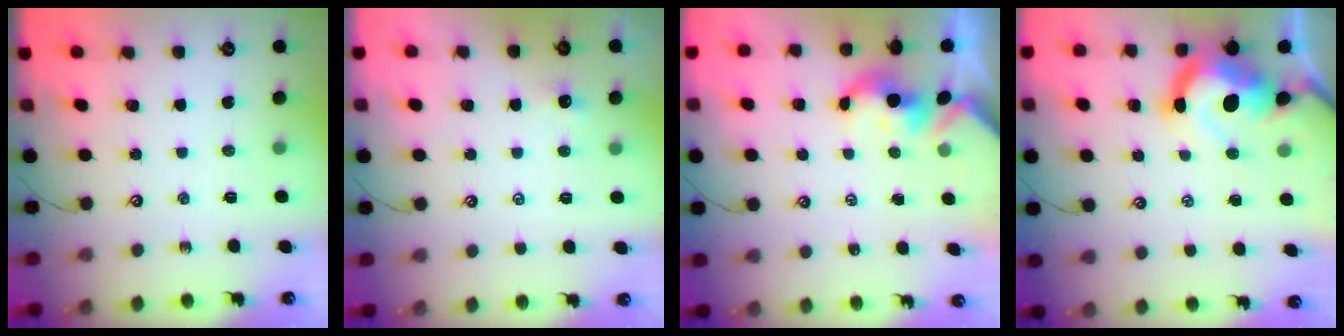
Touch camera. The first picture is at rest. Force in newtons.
{"total": 2.7, "press": 2.7, "slide": 0.2}
{"total": 1.8, "press": 1.8, "slide": 0.2}
{"total": 13.1, "press": 12.9, "slide": 2.3}